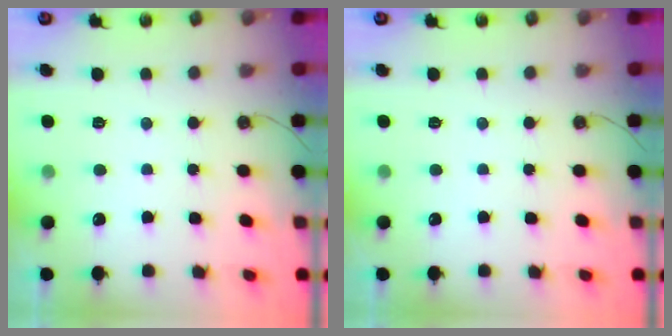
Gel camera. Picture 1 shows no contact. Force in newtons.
{"total": 0.0}